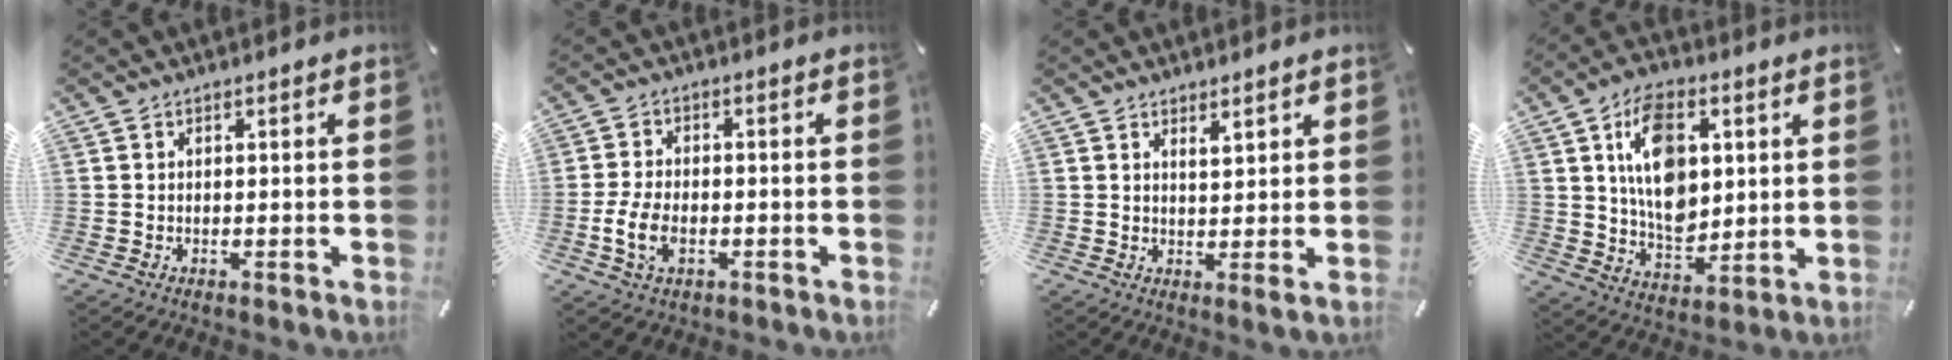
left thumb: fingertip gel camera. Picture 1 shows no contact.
{"total": 7.7, "force": [-2.6, 4.9, 5.3], "torque": [-0.115, 0.008, -0.046]}
{"total": 2.5, "force": [2.0, 0.1, 1.5], "torque": [-0.025, -0.013, 0.034]}
{"total": 14.6, "force": [3.6, 9.8, 10.3], "torque": [-0.176, 0.005, 0.067]}